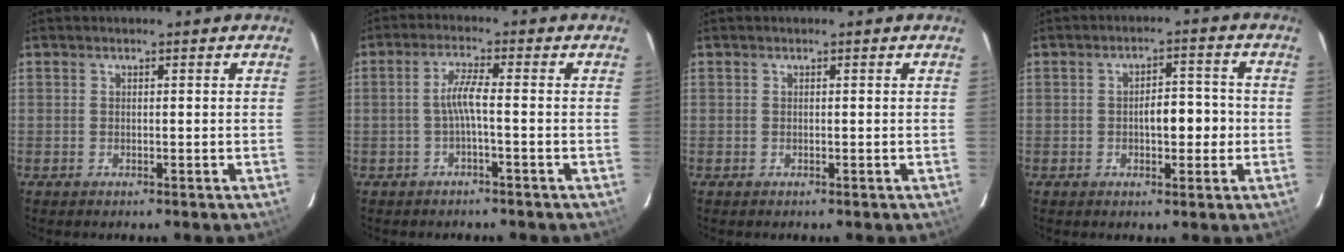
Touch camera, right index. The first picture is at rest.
{"total": 3.4, "force": [-1.0, -0.2, 3.3], "torque": [-0.069, 0.004, -0.018]}
{"total": 0.0}
{"total": 5.3, "force": [-0.9, 2.5, 4.6], "torque": [-0.074, 0.010, -0.009]}